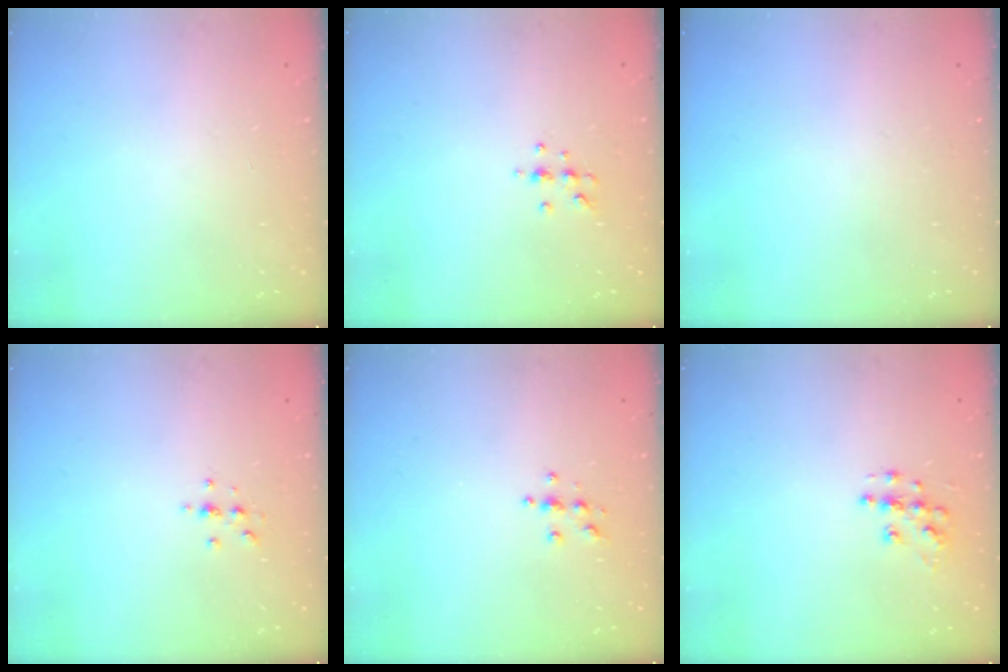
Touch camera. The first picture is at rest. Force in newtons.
{"total": 5.7, "press": 5.5, "slide": 1.3}
{"total": 0.0}
{"total": 2.8, "press": 2.7, "slide": 0.3}
{"total": 3.7, "press": 3.7, "slide": 0.4}
{"total": 8.3, "press": 8.3, "slide": 0.3}